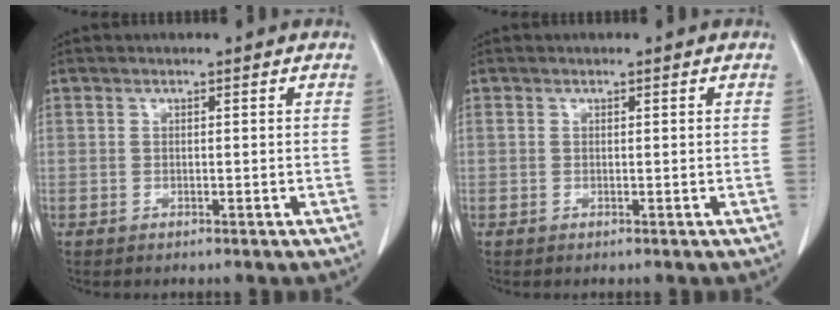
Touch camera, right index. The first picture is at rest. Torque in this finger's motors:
{"motor_torque": [0.08, 0.00, 0.04, 0.02]}